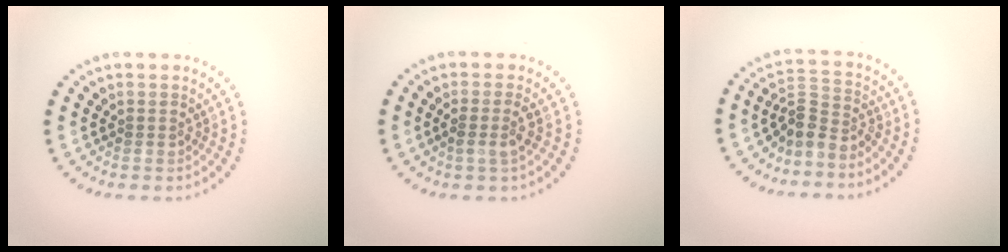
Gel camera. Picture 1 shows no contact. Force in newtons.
{"total": 1.5, "press": 1.3, "slide": 0.7}
{"total": 3.1, "press": 2.2, "slide": 2.2}